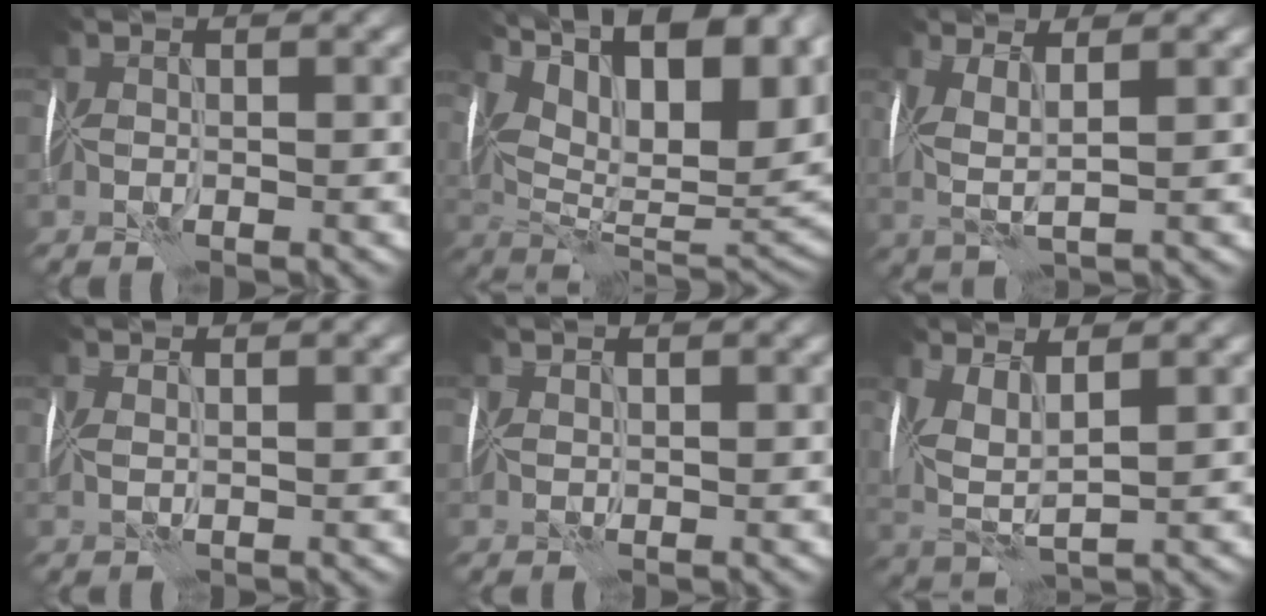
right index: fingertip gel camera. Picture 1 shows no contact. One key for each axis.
{"total": 18.6, "fx": 9.2, "fy": 8.7, "fz": 13.6, "tx": -0.194, "ty": 0.051, "tz": 0.154}
{"total": 3.1, "fx": 1.1, "fy": 0.9, "fz": 2.8, "tx": -0.073, "ty": 0.002, "tz": 0.016}
{"total": 1.6, "fx": 1.3, "fy": 0.4, "fz": 0.7, "tx": -0.010, "ty": 0.007, "tz": 0.012}
{"total": 1.2, "fx": 1.2, "fy": 0.4, "fz": 0.1, "tx": -0.003, "ty": 0.004, "tz": 0.019}
{"total": 4.6, "fx": 1.9, "fy": 2.2, "fz": 3.6, "tx": -0.092, "ty": -0.001, "tz": 0.037}